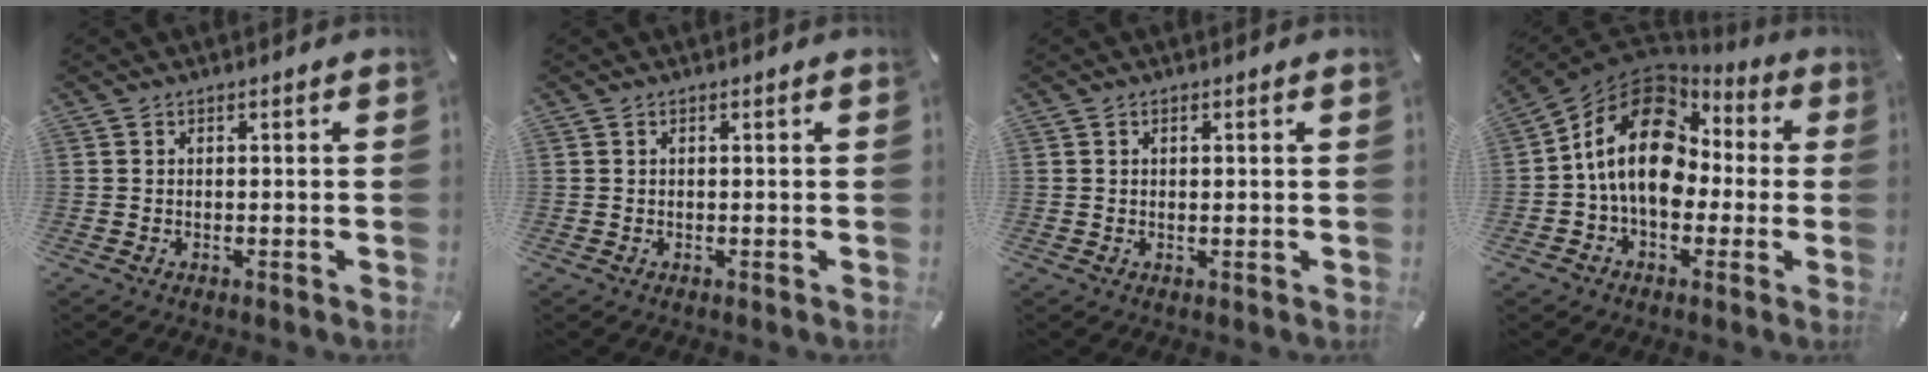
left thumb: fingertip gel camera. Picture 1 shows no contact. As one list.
[{"total": 0.0}, {"total": 0.8, "force": [0.2, 0.2, 0.8], "torque": [-0.014, 0.000, 0.004]}, {"total": 17.4, "force": [1.3, 12.8, 11.7], "torque": [-0.229, 0.004, 0.019]}]